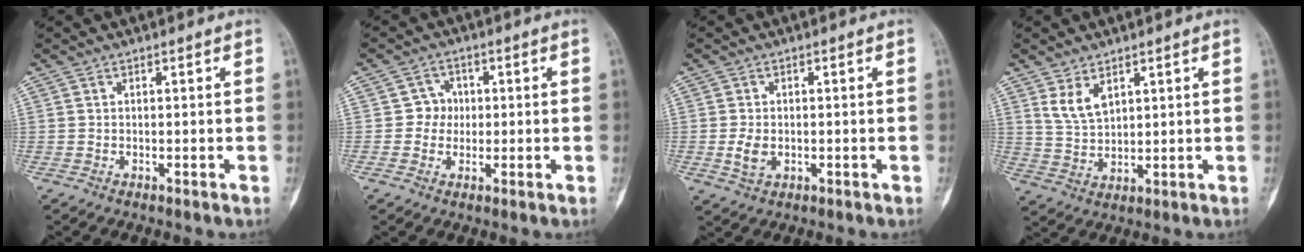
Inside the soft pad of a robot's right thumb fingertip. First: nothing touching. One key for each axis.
{"total": 3.8, "fx": 0.1, "fy": 3.7, "fz": 1.0, "tx": 0.015, "ty": 0.011, "tz": -0.006}
{"total": 3.3, "fx": -0.5, "fy": 2.2, "fz": 2.3, "tx": -0.047, "ty": -0.004, "tz": -0.007}
{"total": 5.1, "fx": 2.9, "fy": 2.7, "fz": 3.2, "tx": -0.054, "ty": -0.020, "tz": 0.065}